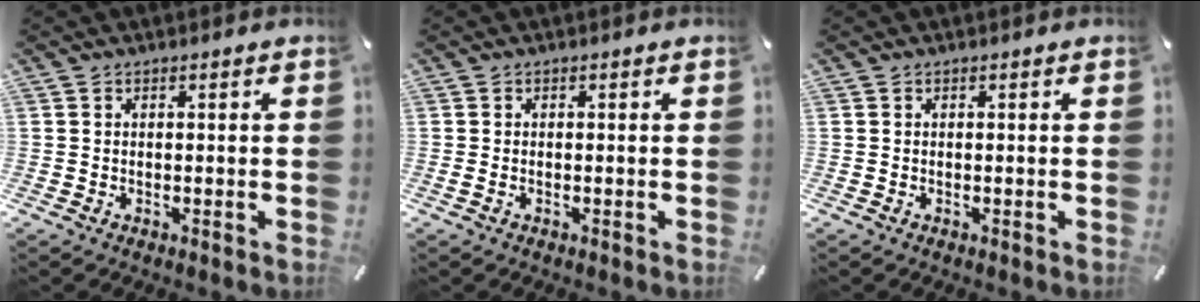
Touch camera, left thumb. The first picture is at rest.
{"total": 0.8, "force": [-0.3, 0.4, 0.6], "torque": [-0.012, -0.001, -0.005]}
{"total": 0.0}